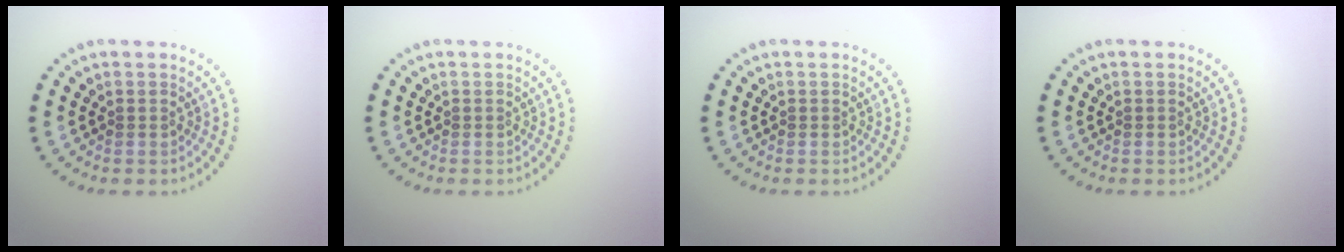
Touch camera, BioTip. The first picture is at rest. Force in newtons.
{"total": 0.0}
{"total": 0.0}
{"total": 0.0}